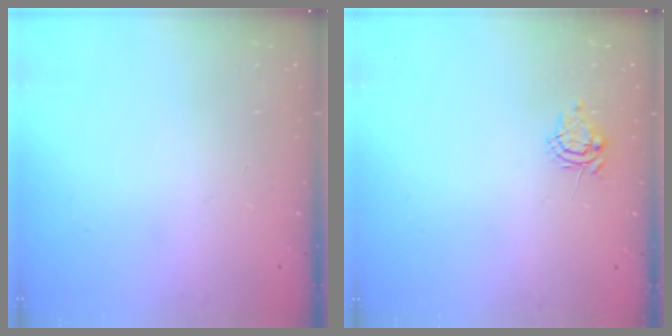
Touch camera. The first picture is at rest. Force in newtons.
{"total": 5.9, "press": 5.9, "slide": 0.5}